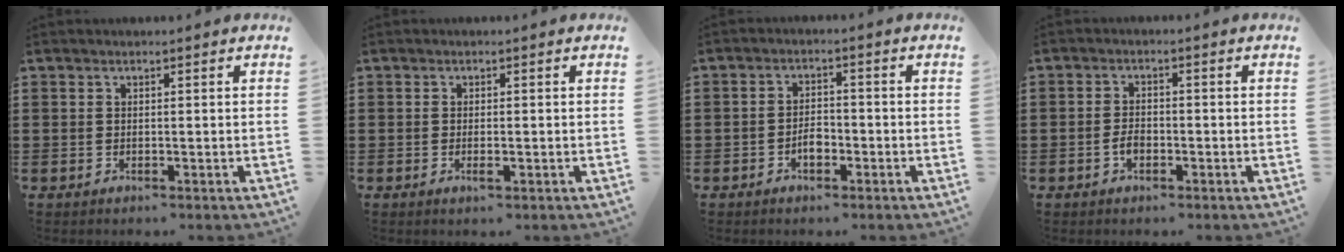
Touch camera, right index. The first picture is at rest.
{"total": 1.1, "force": [-0.3, 0.2, 1.0], "torque": [-0.018, -0.003, -0.004]}
{"total": 2.8, "force": [-1.2, 1.5, 2.0], "torque": [-0.041, 0.006, -0.024]}
{"total": 2.4, "force": [-1.0, 1.3, 1.8], "torque": [-0.044, 0.000, -0.021]}